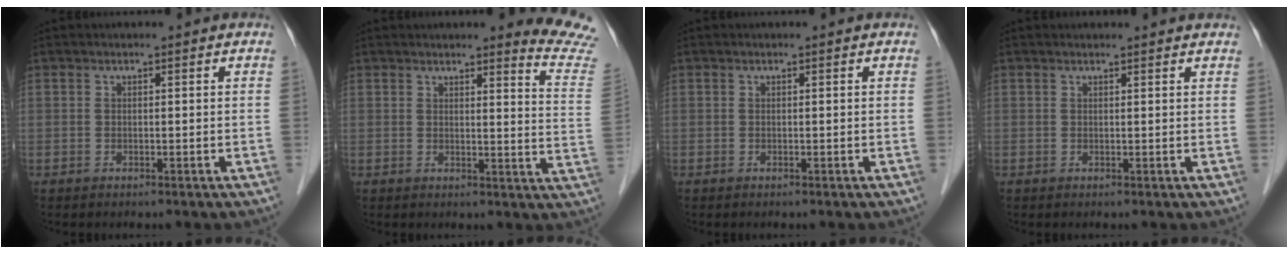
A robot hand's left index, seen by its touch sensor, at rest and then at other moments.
{"total": 9.3, "force": [9.2, -1.1, 1.2], "torque": [-0.006, -0.097, 0.077]}
{"total": 0.0}
{"total": 4.1, "force": [4.0, 0.4, 1.0], "torque": [-0.016, 0.015, 0.040]}